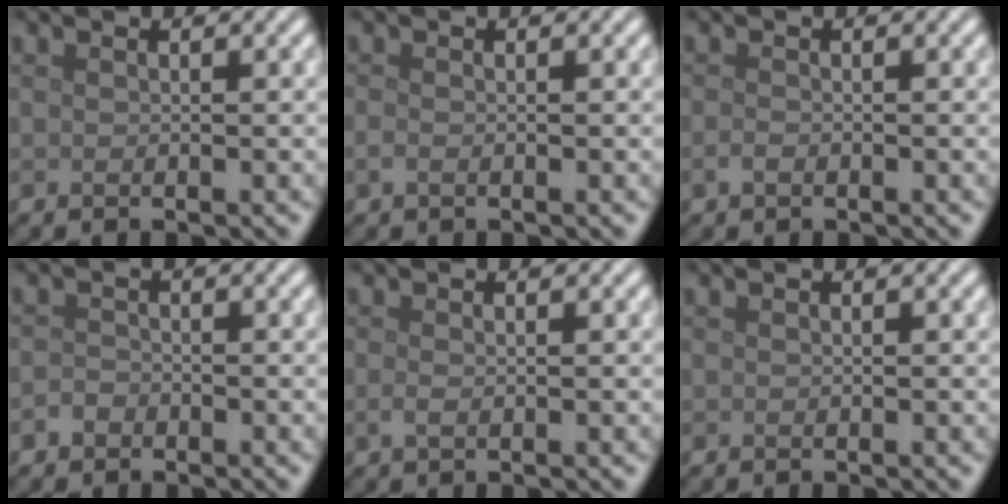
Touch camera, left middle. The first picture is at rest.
{"total": 0.7, "force": [-0.3, 0.4, 0.5], "torque": [-0.013, -0.003, -0.008]}
{"total": 0.8, "force": [-0.4, 0.4, 0.5], "torque": [-0.011, -0.002, -0.009]}
{"total": 1.1, "force": [-0.7, 0.8, 0.3], "torque": [-0.004, 0.002, -0.017]}
{"total": 0.9, "force": [-0.1, 0.4, 0.7], "torque": [-0.019, -0.003, -0.004]}
{"total": 0.0}